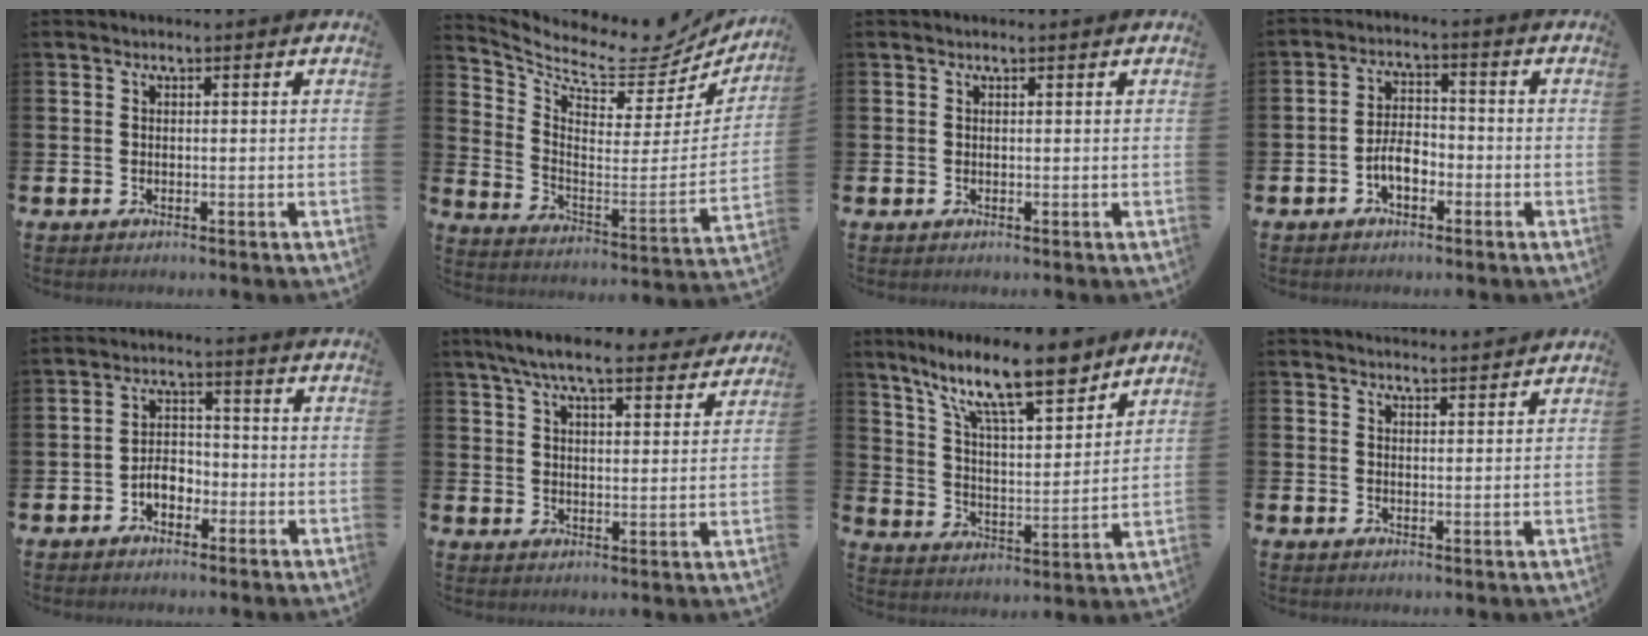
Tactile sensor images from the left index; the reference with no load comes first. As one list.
[{"total": 7.3, "force": [6.1, 2.9, 2.7], "torque": [-0.074, -0.065, 0.097]}, {"total": 0.0}, {"total": 4.0, "force": [-1.9, 2.1, 2.8], "torque": [-0.045, 0.007, -0.038]}, {"total": 3.4, "force": [-1.9, 2.2, 1.8], "torque": [-0.032, 0.008, -0.042]}, {"total": 7.8, "force": [7.2, 1.2, 2.8], "torque": [-0.067, -0.036, 0.126]}, {"total": 13.5, "force": [10.5, 3.0, 8.0], "torque": [-0.162, -0.050, 0.180]}, {"total": 2.9, "force": [2.9, 0.0, -0.1], "torque": [0.008, -0.021, 0.050]}]